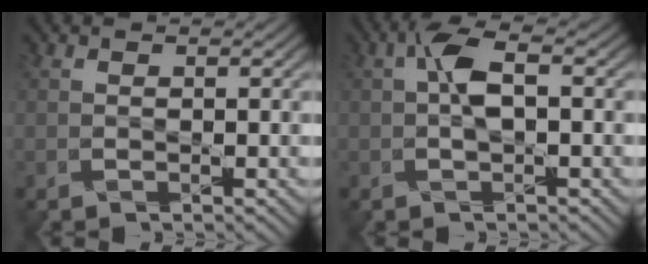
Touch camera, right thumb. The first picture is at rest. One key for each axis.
{"total": 3.4, "fx": 0.3, "fy": 1.3, "fz": 3.1, "tx": -0.067, "ty": 0.010, "tz": 0.001}